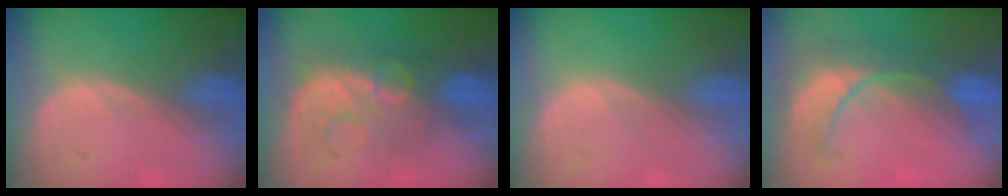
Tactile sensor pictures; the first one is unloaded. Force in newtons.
{"total": 8.0, "press": 7.9, "slide": 1.5}
{"total": 0.0}
{"total": 8.0, "press": 7.9, "slide": 1.6}